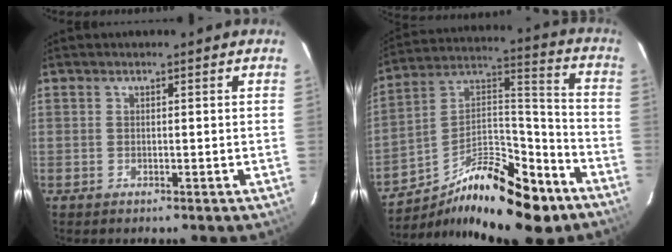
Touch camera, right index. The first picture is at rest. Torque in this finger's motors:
{"motor_torque": [1.45, -0.69, 0.55, 0.07]}